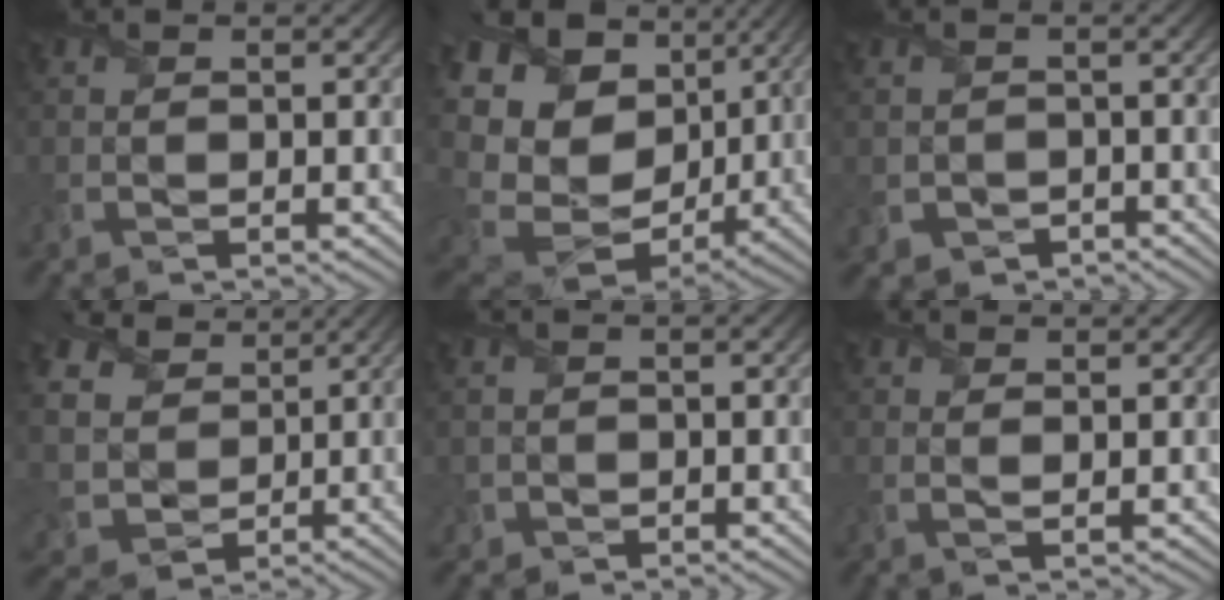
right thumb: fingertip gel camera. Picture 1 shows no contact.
{"total": 18.2, "force": [2.1, 14.1, 11.3], "torque": [-0.285, -0.038, 0.090]}
{"total": 1.8, "force": [-1.1, 1.5, 0.0], "torque": [-0.010, -0.008, -0.022]}
{"total": 8.5, "force": [3.1, 7.0, 3.7], "torque": [-0.105, -0.002, 0.042]}
{"total": 1.2, "force": [-0.3, 1.1, -0.4], "torque": [0.001, -0.003, -0.009]}
{"total": 1.3, "force": [0.8, -0.1, 1.0], "torque": [-0.024, -0.003, 0.014]}